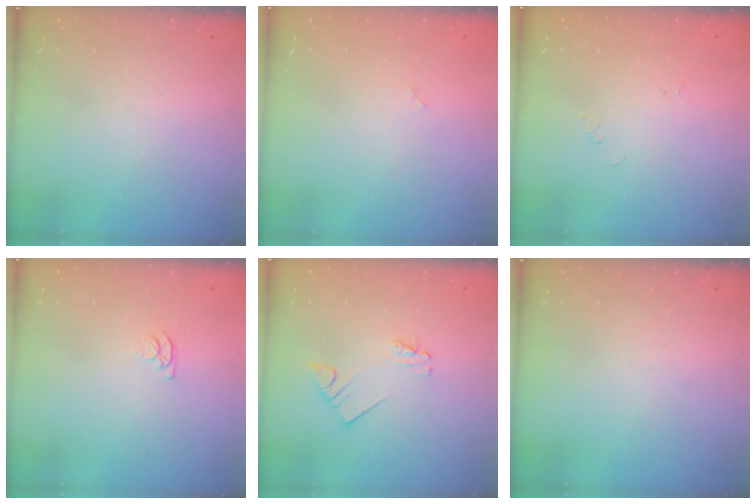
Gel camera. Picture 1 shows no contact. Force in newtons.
{"total": 1.8, "press": 1.8, "slide": 0.3}
{"total": 0.0}
{"total": 4.3, "press": 4.2, "slide": 0.5}
{"total": 1.9, "press": 1.9, "slide": 0.1}
{"total": 0.0}